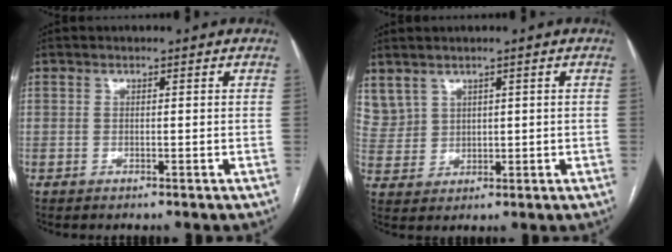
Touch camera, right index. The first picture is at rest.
{"total": 6.8, "force": [4.2, 5.1, 1.6], "torque": [-0.051, 0.018, 0.102]}